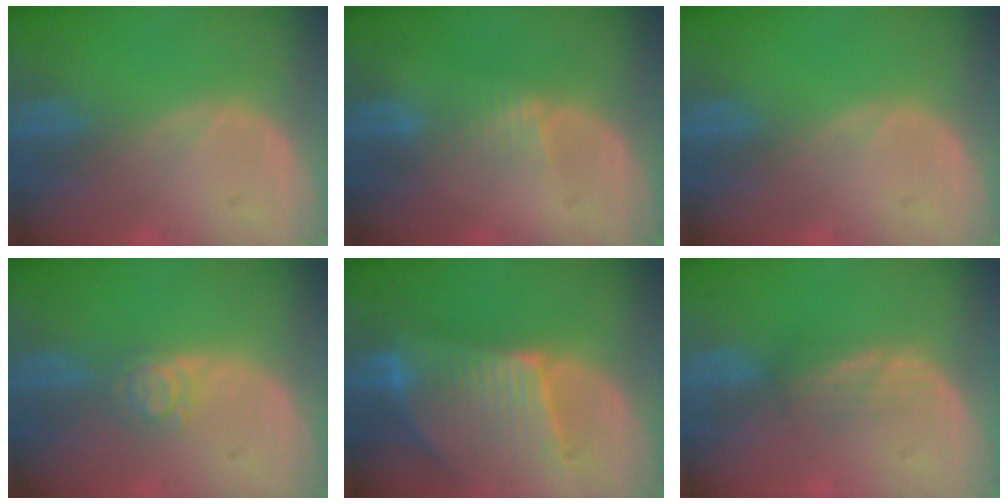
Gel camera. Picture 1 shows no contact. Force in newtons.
{"total": 1.9, "press": 1.9, "slide": 0.2}
{"total": 0.0}
{"total": 2.9, "press": 2.9, "slide": 0.3}
{"total": 9.6, "press": 8.5, "slide": 4.6}
{"total": 2.4, "press": 2.3, "slide": 0.6}